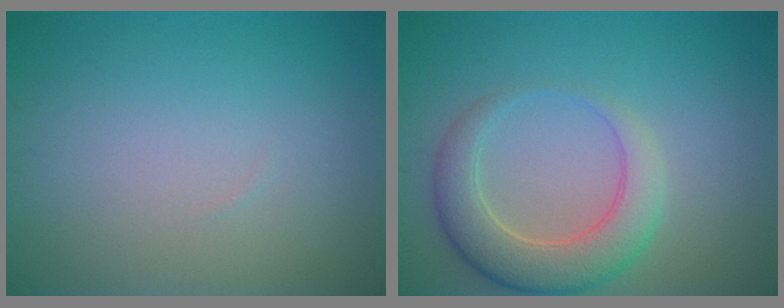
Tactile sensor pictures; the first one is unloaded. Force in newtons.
{"total": 5.3, "press": 5.3, "slide": 0.6}